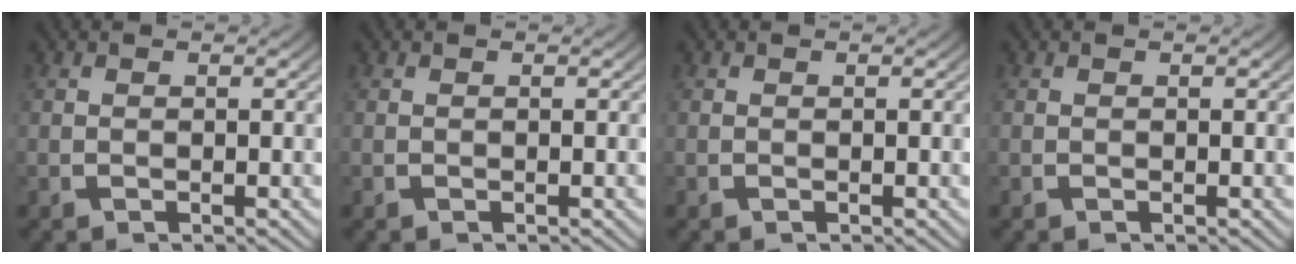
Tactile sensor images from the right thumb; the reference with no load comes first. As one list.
[{"total": 0.0}, {"total": 0.0}, {"total": 0.0}]